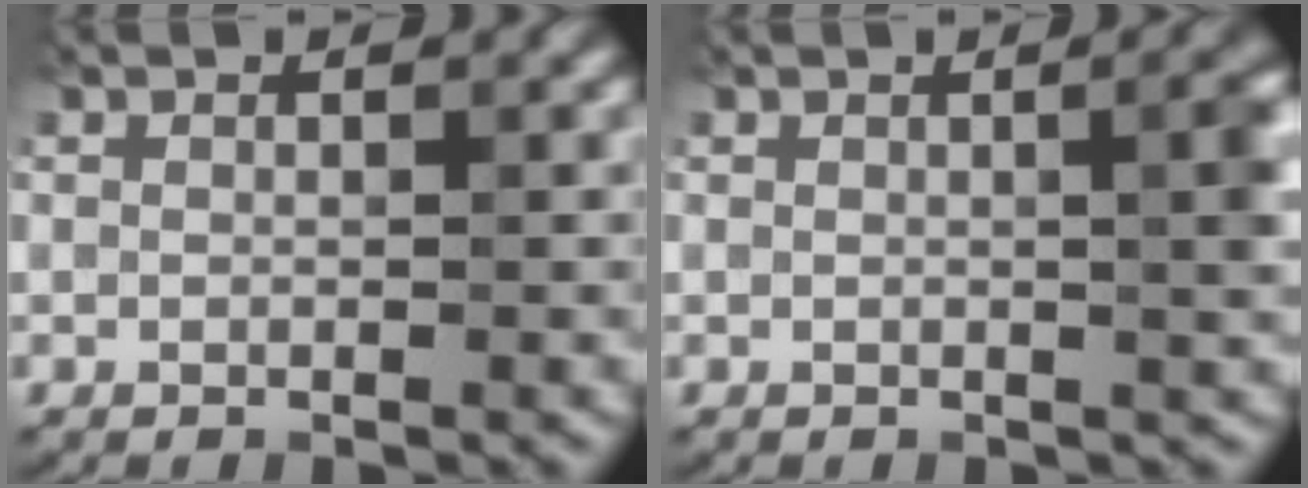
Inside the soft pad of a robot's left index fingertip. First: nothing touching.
{"total": 4.2, "force": [0.3, 1.4, 3.9], "torque": [-0.034, 0.014, 0.003]}